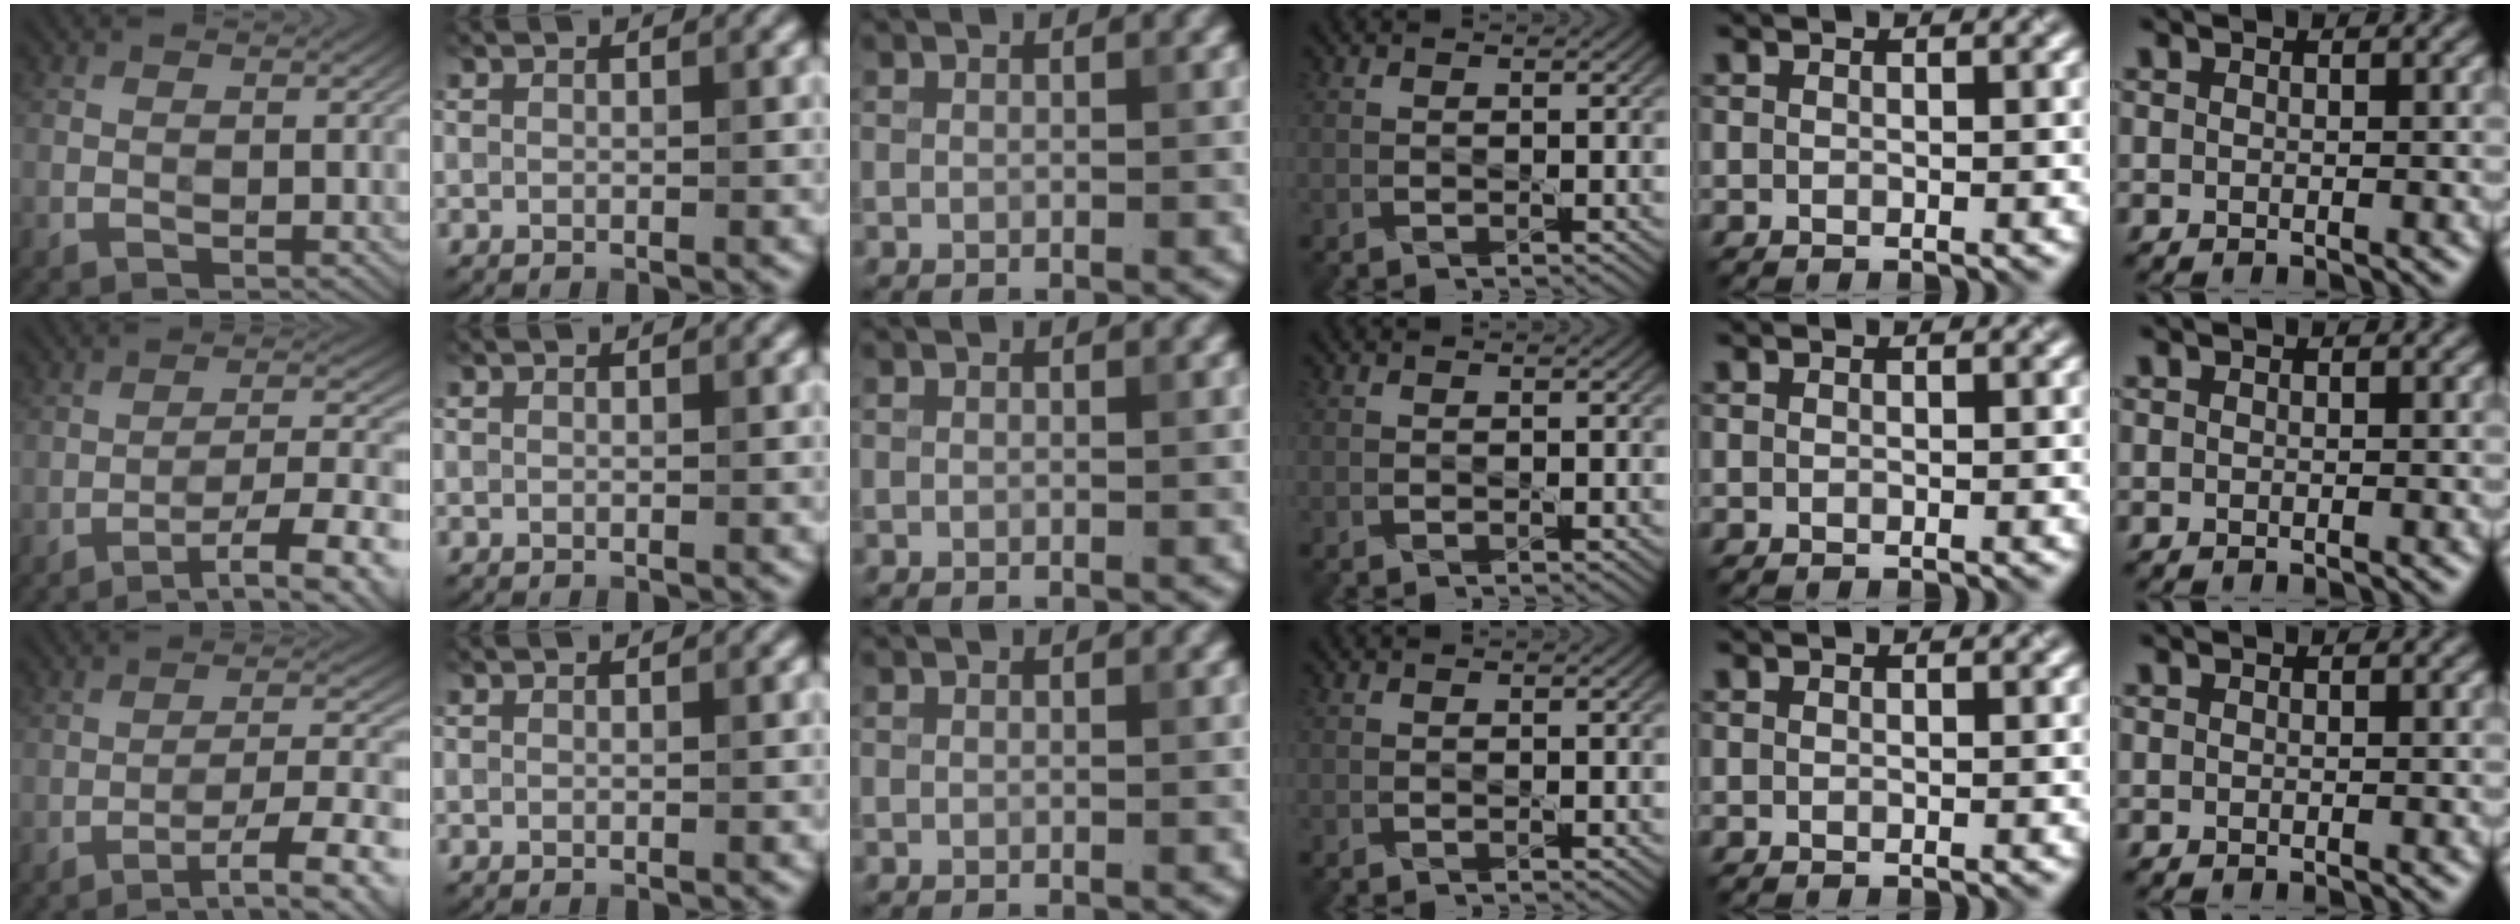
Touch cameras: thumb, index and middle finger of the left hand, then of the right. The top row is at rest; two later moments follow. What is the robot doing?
{"motion": "pour", "object": "oil cruet"}